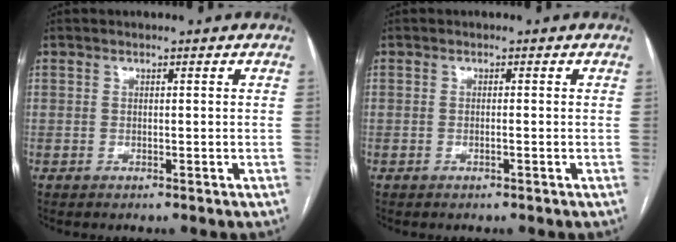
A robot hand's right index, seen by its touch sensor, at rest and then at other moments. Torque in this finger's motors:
{"motor_torque": [-0.10, 0.09, -0.04, 0.00]}